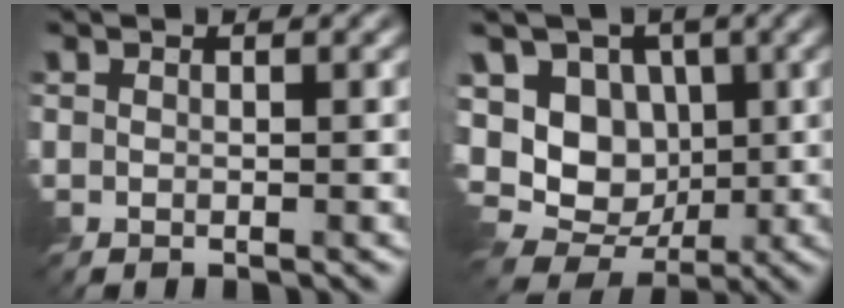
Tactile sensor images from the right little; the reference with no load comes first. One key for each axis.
{"total": 9.8, "fx": 0.2, "fy": 8.2, "fz": 5.4, "tx": -0.108, "ty": 0.016, "tz": -0.021}